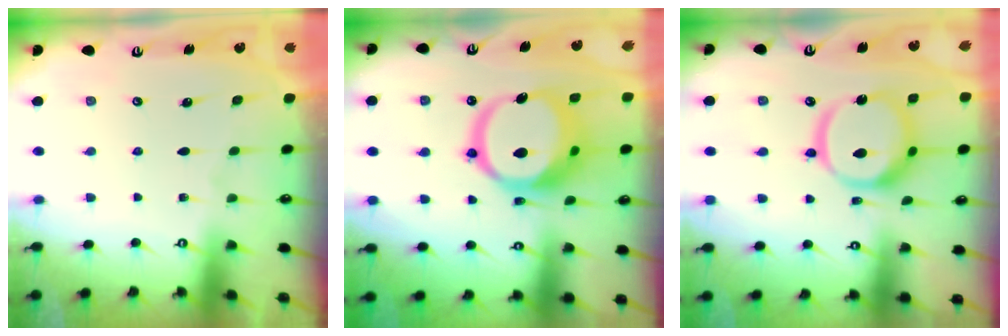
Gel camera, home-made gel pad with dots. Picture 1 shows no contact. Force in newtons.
{"total": 17.0, "press": 16.9, "slide": 2.1}
{"total": 16.1, "press": 16.0, "slide": 1.8}